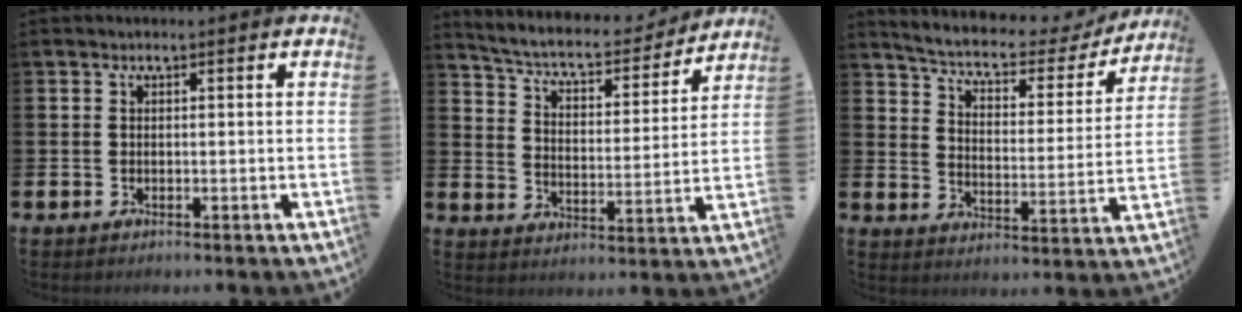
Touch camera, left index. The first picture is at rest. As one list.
[{"total": 6.4, "force": [5.8, 1.5, 2.1], "torque": [-0.072, -0.043, 0.095]}, {"total": 5.6, "force": [4.9, 1.8, 2.0], "torque": [-0.068, -0.036, 0.077]}]